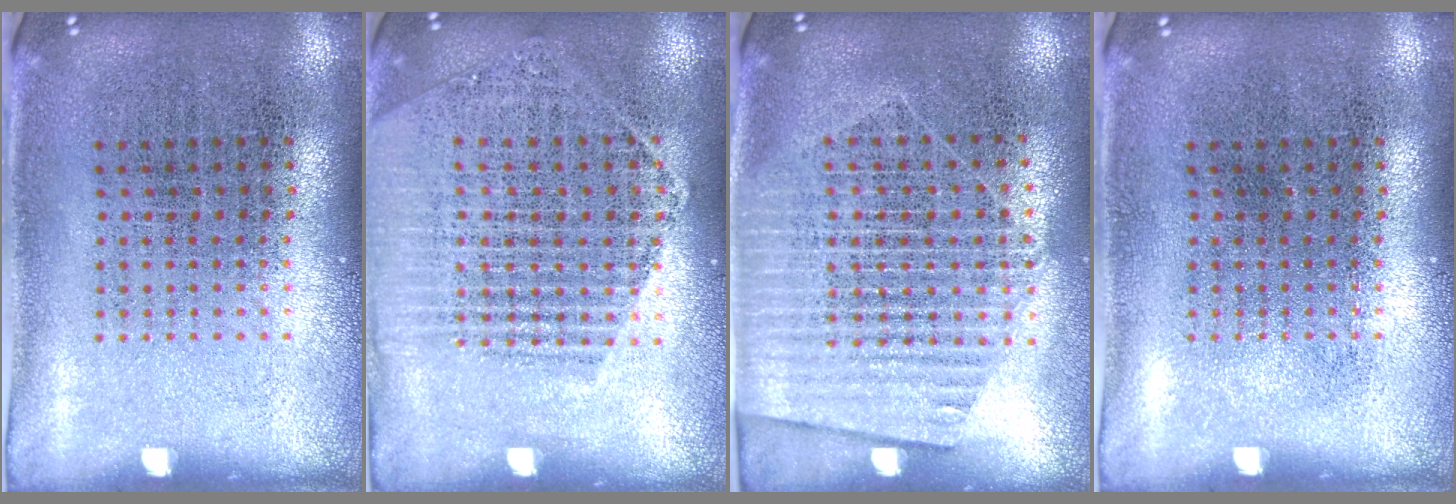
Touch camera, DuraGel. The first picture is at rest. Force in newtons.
{"total": 1.6, "press": 1.5, "slide": 0.4}
{"total": 1.6, "press": 1.4, "slide": 0.8}
{"total": 0.0}